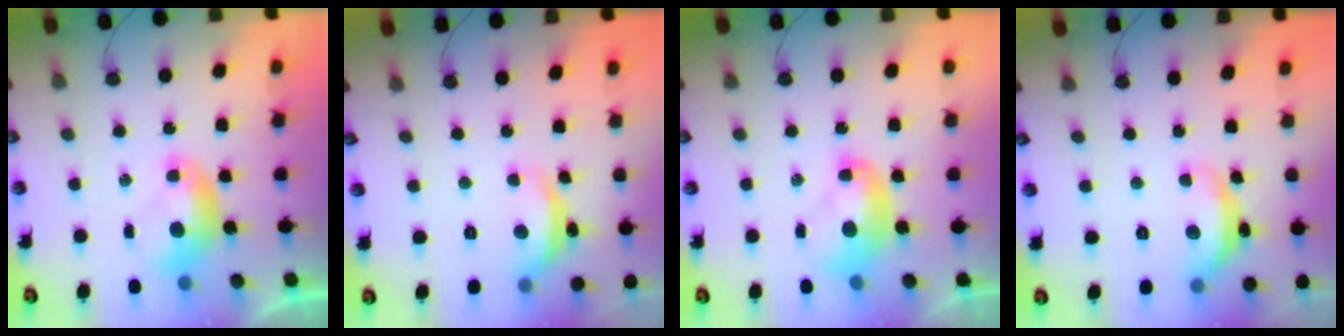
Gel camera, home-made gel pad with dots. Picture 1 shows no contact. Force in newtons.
{"total": 7.3, "press": 7.3, "slide": 0.5}
{"total": 2.4, "press": 2.4, "slide": 0.2}
{"total": 6.6, "press": 6.6, "slide": 0.7}